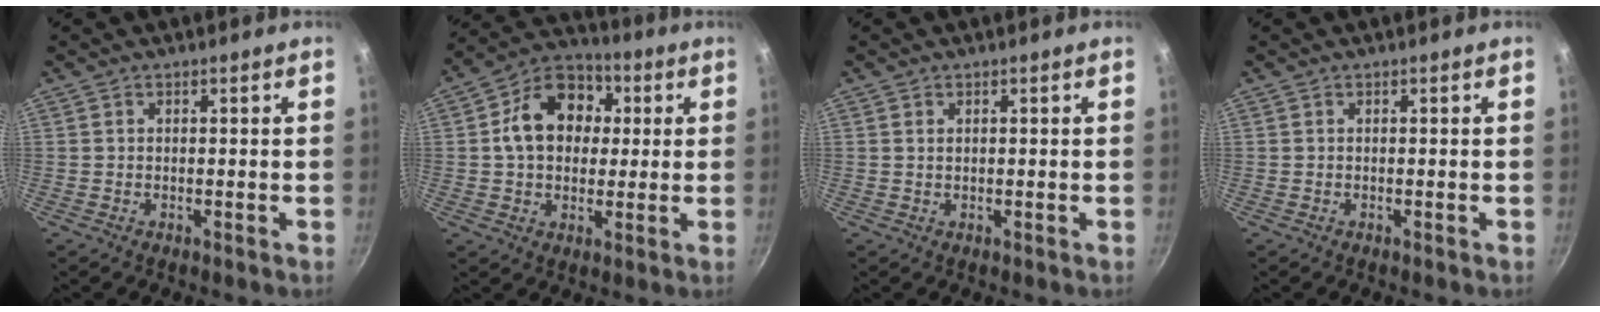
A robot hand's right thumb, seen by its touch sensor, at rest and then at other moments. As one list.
[{"total": 14.3, "force": [2.3, 11.1, 8.8], "torque": [-0.111, 0.024, 0.022]}, {"total": 0.7, "force": [0.3, 0.5, 0.5], "torque": [-0.007, 0.001, 0.005]}, {"total": 0.0}]